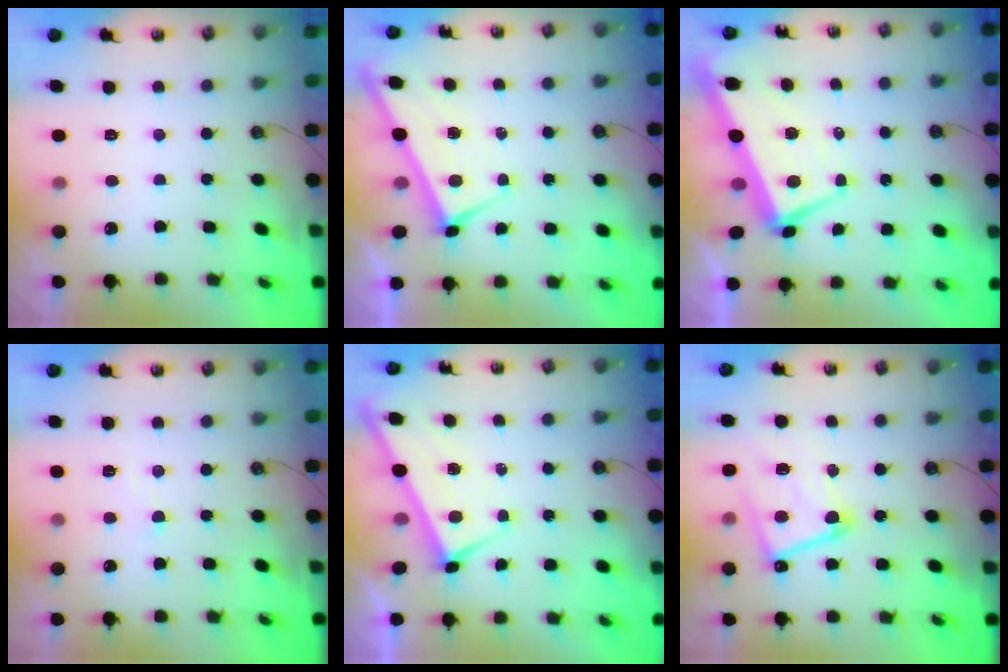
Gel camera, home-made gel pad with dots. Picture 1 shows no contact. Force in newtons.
{"total": 1.3, "press": 1.3, "slide": 0.5}
{"total": 1.7, "press": 1.3, "slide": 1.0}
{"total": 2.0, "press": 2.0, "slide": 0.5}
{"total": 1.3, "press": 1.3, "slide": 0.5}
{"total": 11.1, "press": 11.0, "slide": 0.8}